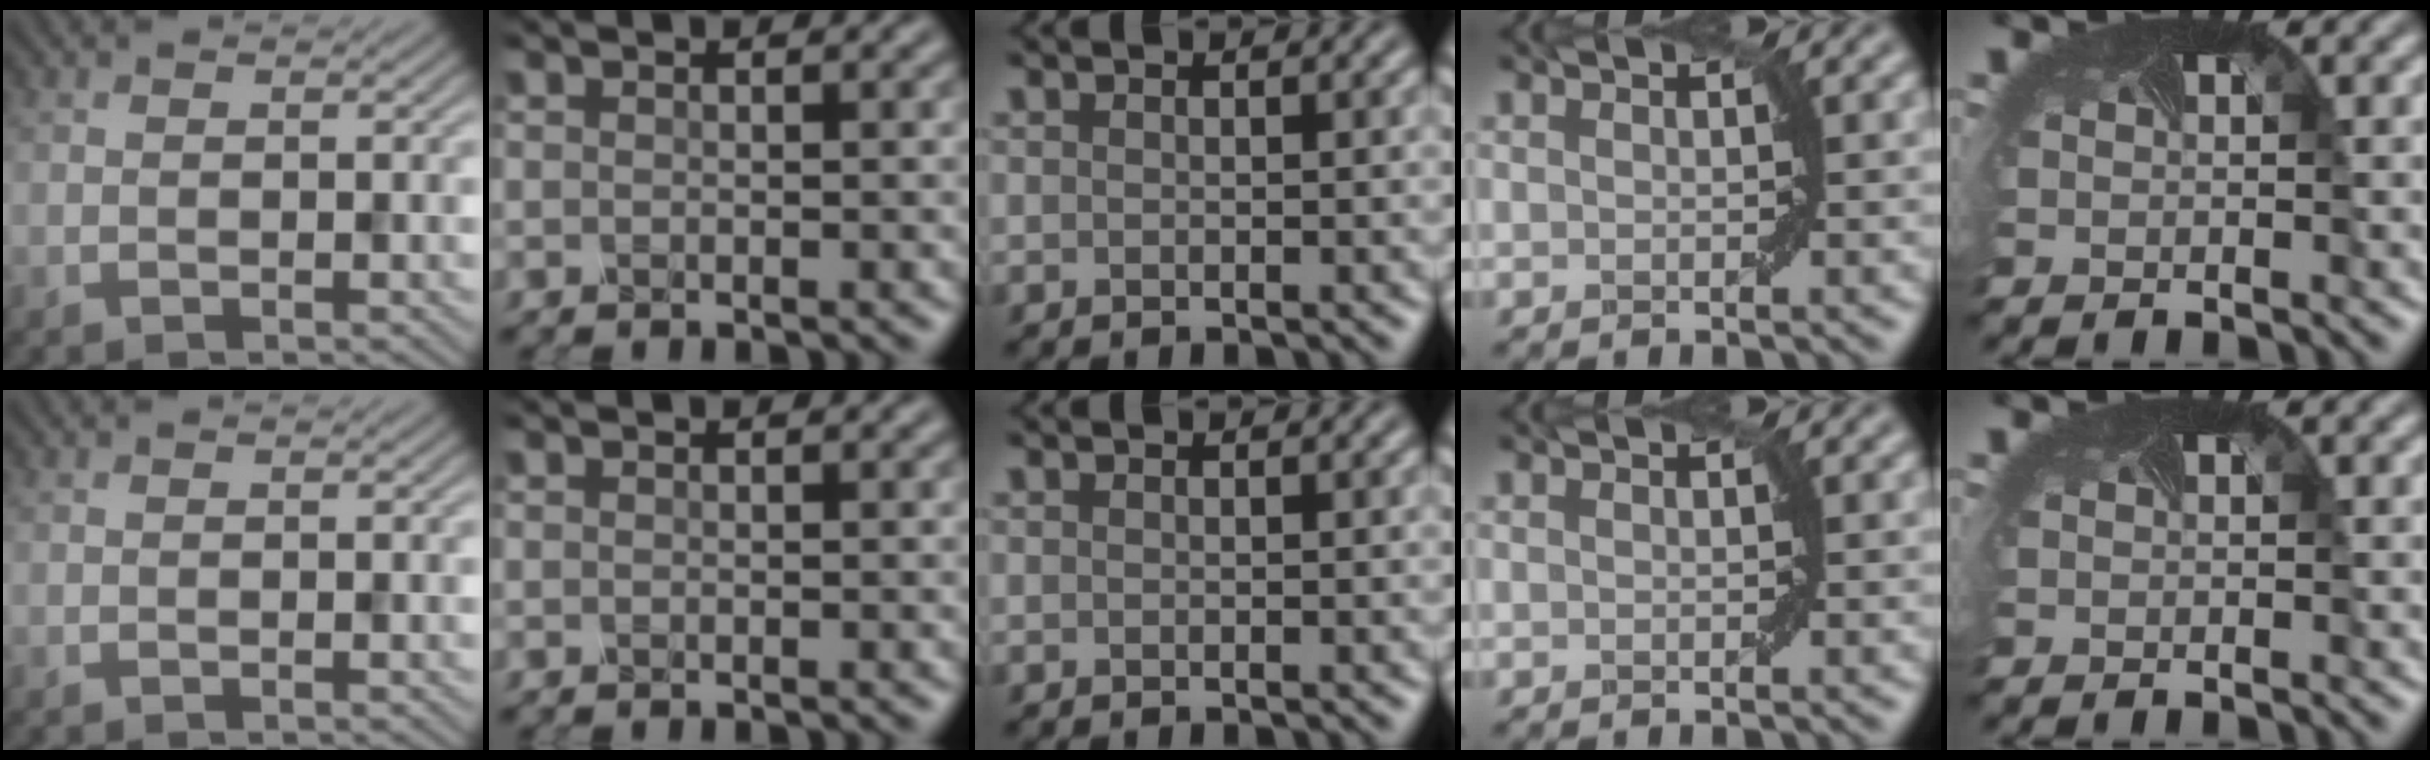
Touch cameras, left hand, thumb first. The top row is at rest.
{}